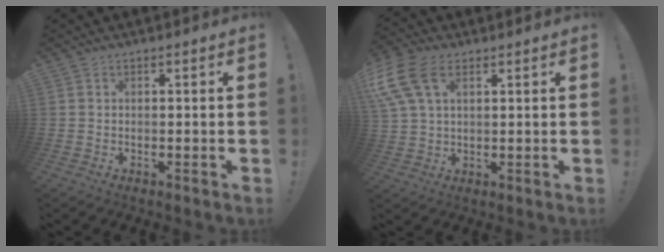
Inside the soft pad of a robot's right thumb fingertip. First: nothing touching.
{"total": 13.0, "force": [5.5, 7.7, 8.9], "torque": [-0.192, -0.010, 0.107]}